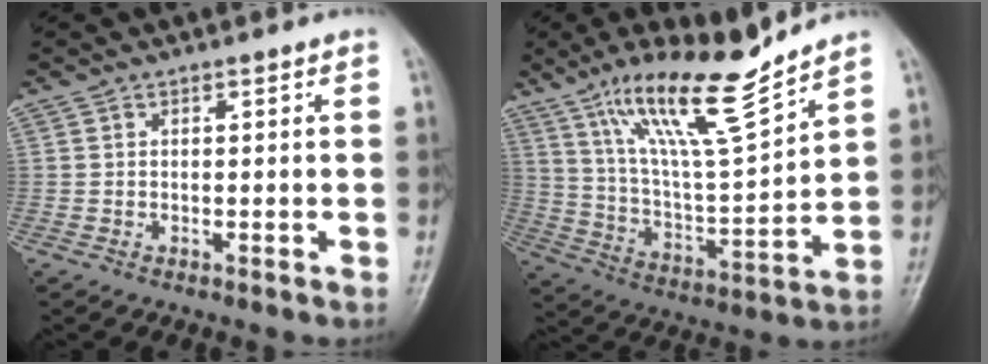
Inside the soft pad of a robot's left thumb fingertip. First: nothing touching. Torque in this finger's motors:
{"motor_torque": [0.49, 0.33, 1.40, -1.37, 0.45]}